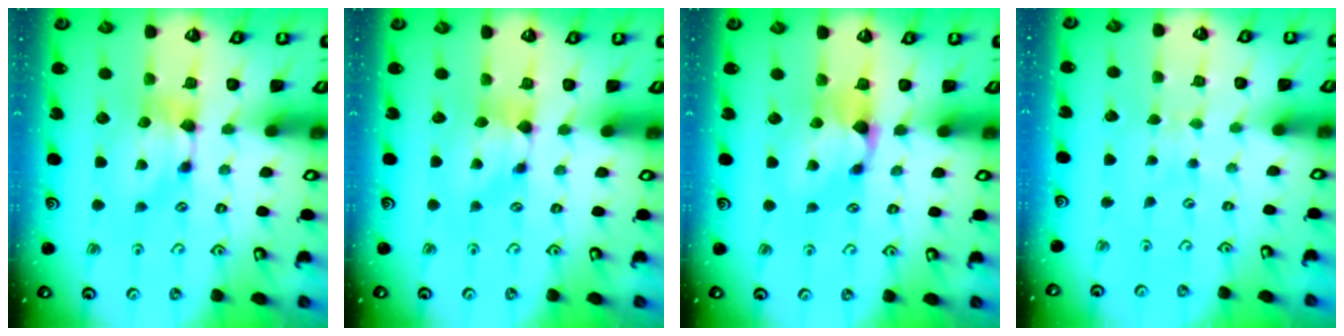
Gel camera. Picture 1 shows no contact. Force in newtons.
{"total": 0.9, "press": 0.6, "slide": 0.6}
{"total": 1.0, "press": 0.3, "slide": 0.9}
{"total": 3.8, "press": 3.8, "slide": 0.5}